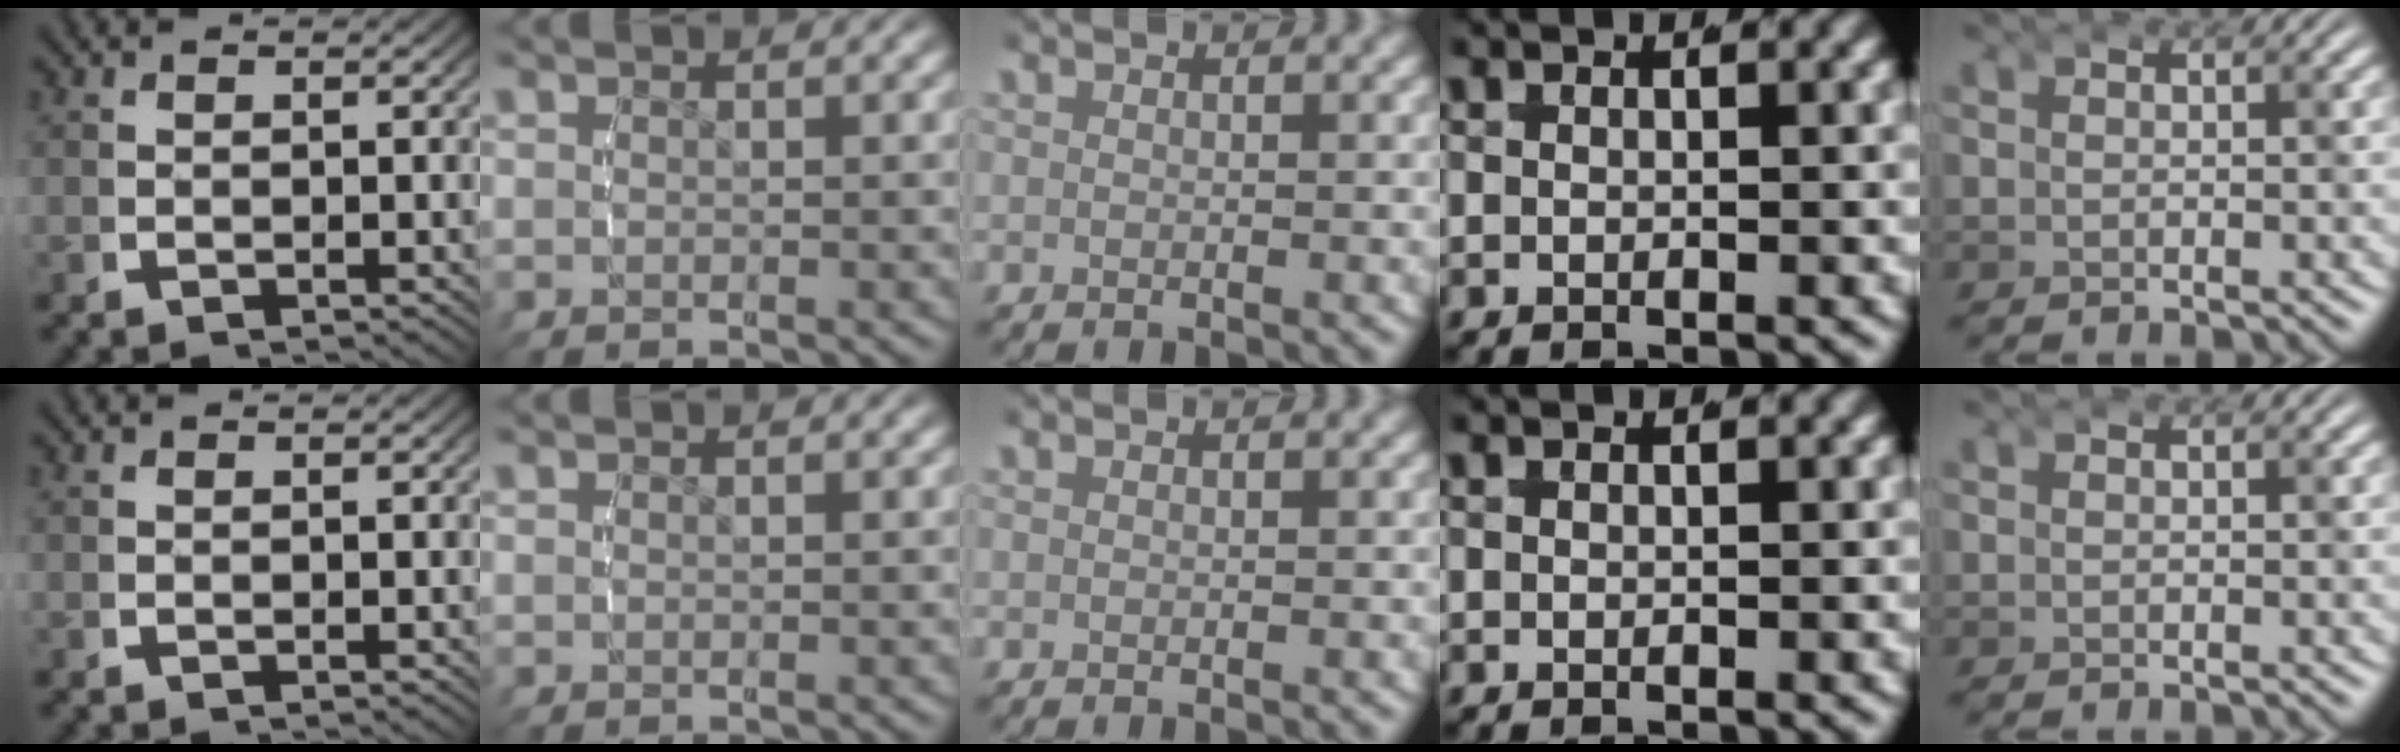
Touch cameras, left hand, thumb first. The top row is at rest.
{}